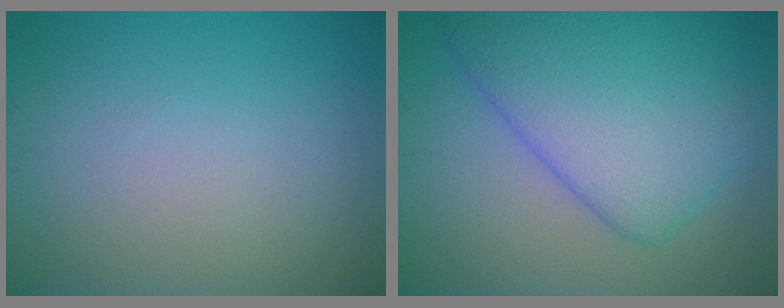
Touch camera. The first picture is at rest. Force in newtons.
{"total": 10.0, "press": 10.0, "slide": 0.2}